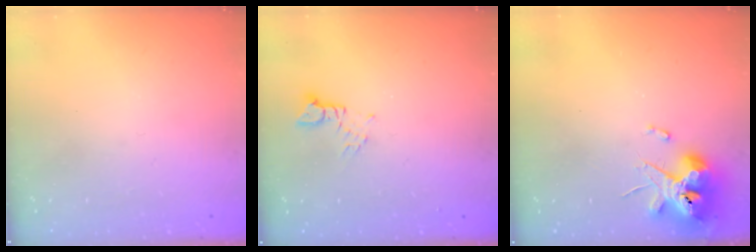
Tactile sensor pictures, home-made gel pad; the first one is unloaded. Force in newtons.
{"total": 2.3, "press": 2.3, "slide": 0.2}
{"total": 12.2, "press": 12.1, "slide": 1.8}